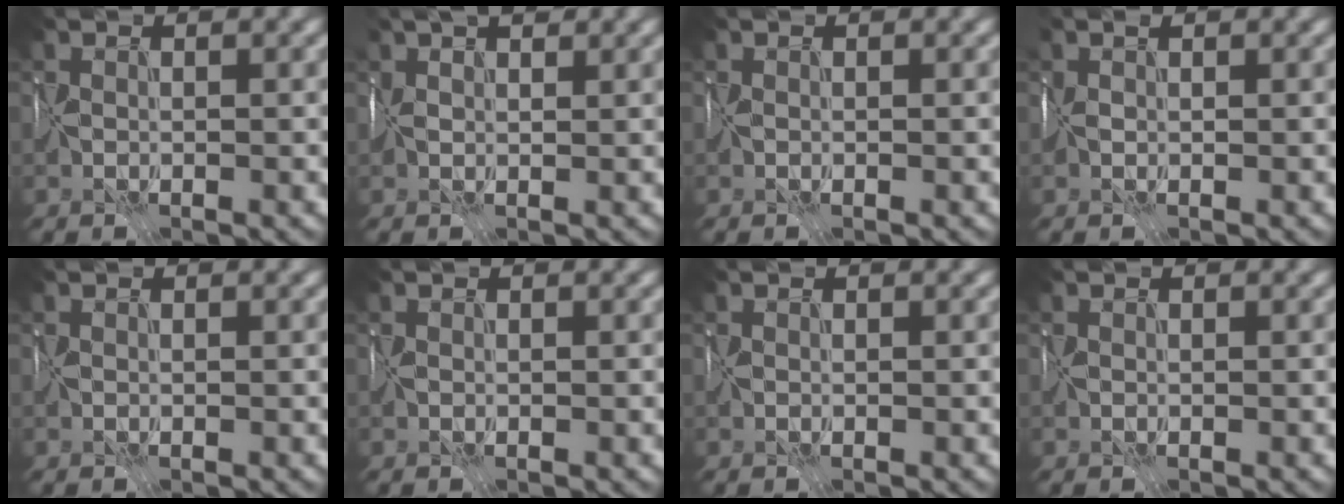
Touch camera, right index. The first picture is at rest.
{"total": 3.3, "force": [2.1, 1.2, 2.2], "torque": [-0.033, 0.013, 0.031]}
{"total": 0.0}
{"total": 0.6, "force": [0.3, 0.2, 0.5], "torque": [-0.011, 0.004, 0.002]}
{"total": 0.0}
{"total": 0.0}
{"total": 0.0}
{"total": 0.0}